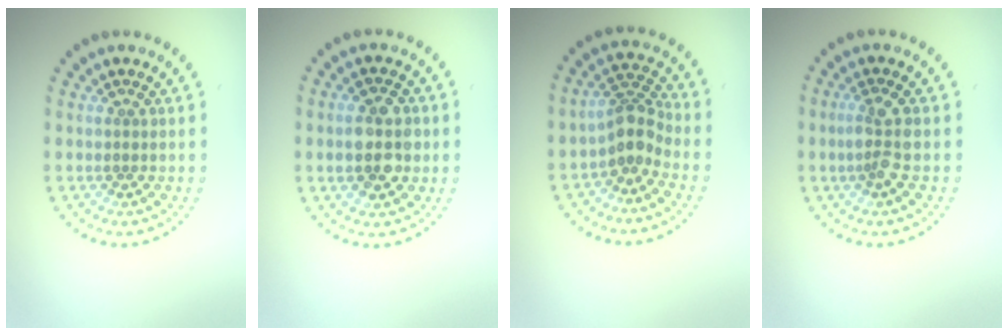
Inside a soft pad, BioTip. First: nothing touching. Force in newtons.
{"total": 4.5, "press": 4.5, "slide": 0.1}
{"total": 2.8, "press": 2.1, "slide": 1.8}
{"total": 2.4, "press": 2.3, "slide": 0.7}